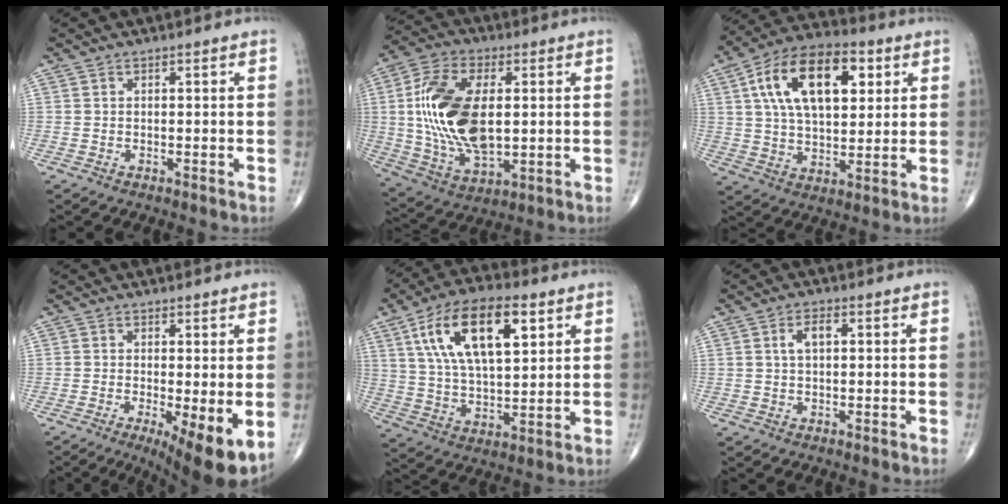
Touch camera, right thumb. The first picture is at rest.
{"total": 19.6, "force": [1.8, 10.5, 16.5], "torque": [-0.324, -0.007, 0.038]}
{"total": 19.4, "force": [6.1, 10.4, 15.2], "torque": [-0.238, 0.003, 0.100]}
{"total": 9.8, "force": [-2.9, 2.5, 9.0], "torque": [-0.133, -0.020, -0.039]}
{"total": 18.3, "force": [7.2, 8.2, 14.7], "torque": [-0.249, -0.008, 0.129]}
{"total": 3.2, "force": [0.7, 1.6, 2.7], "torque": [-0.054, 0.009, 0.011]}